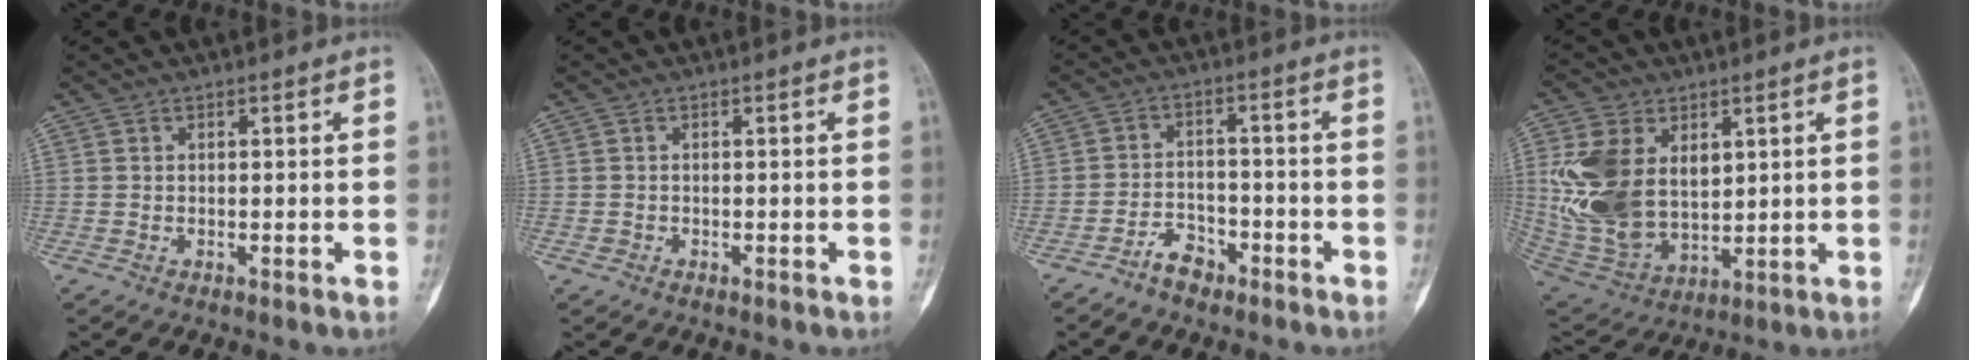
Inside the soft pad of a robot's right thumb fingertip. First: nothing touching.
{"total": 0.6, "force": [-0.4, 0.5, 0.1], "torque": [-0.003, 0.003, -0.008]}
{"total": 4.6, "force": [-3.5, 2.5, 1.6], "torque": [-0.015, 0.030, -0.063]}
{"total": 16.9, "force": [4.1, 11.3, 11.9], "torque": [-0.227, -0.019, 0.098]}